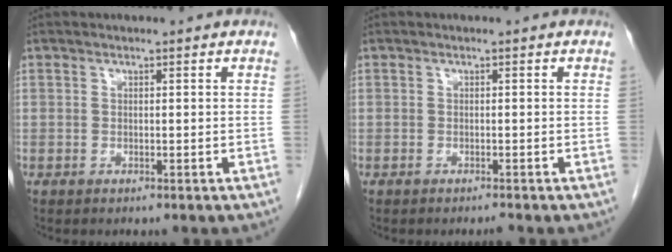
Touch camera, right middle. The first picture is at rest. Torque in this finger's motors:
{"motor_torque": [0.06, -0.05, -0.01, -0.01]}